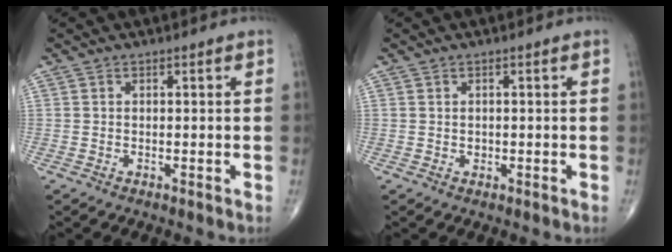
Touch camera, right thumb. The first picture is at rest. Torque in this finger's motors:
{"motor_torque": [-0.26, 0.11, -0.12, -0.02, 0.01]}